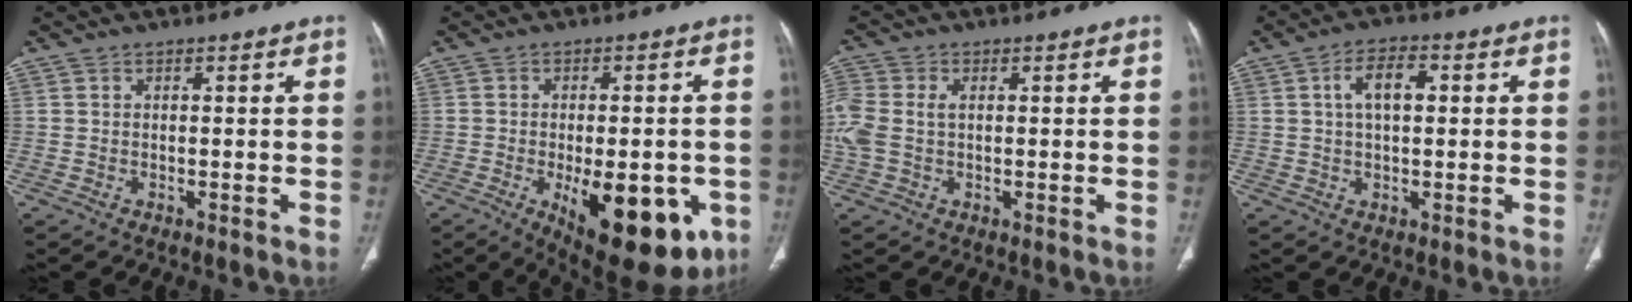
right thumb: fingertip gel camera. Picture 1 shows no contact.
{"total": 18.9, "force": [-6.5, 8.4, 15.7], "torque": [-0.169, -0.003, -0.070]}
{"total": 7.6, "force": [0.4, 5.0, 5.7], "torque": [-0.168, 0.021, 0.015]}
{"total": 6.1, "force": [1.3, 3.0, 5.2], "torque": [-0.089, 0.005, 0.019]}